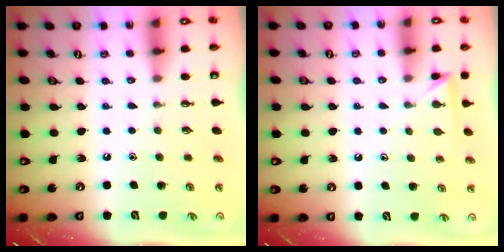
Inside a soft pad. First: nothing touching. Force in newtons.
{"total": 2.9, "press": 2.9, "slide": 0.3}